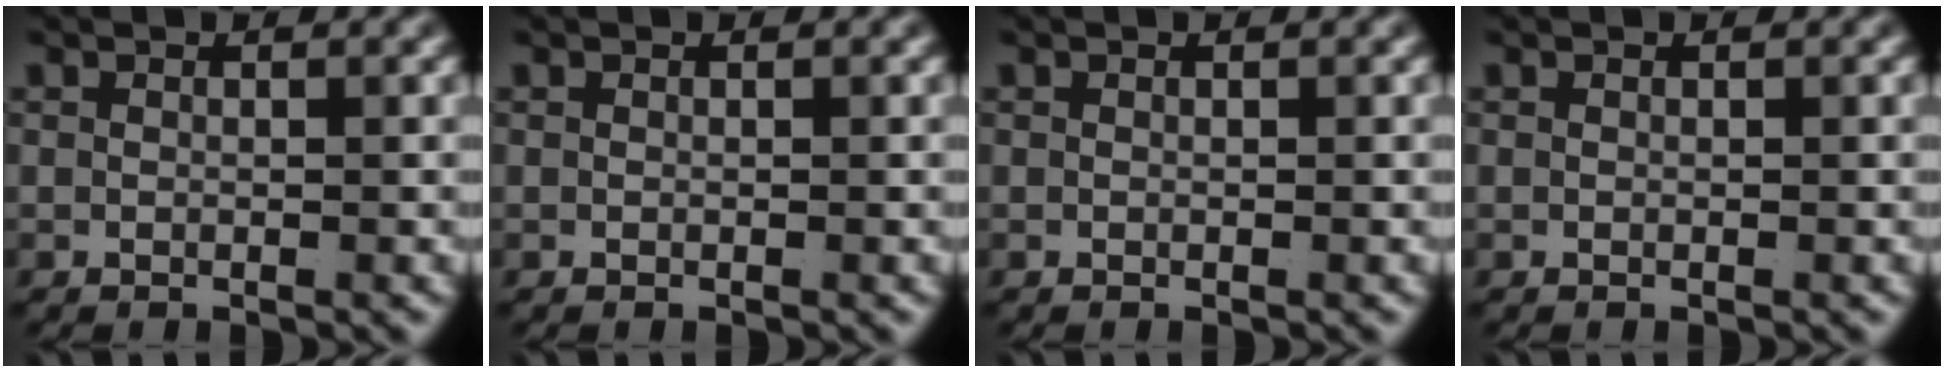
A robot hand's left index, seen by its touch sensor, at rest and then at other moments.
{"total": 0.0}
{"total": 0.0}
{"total": 0.0}